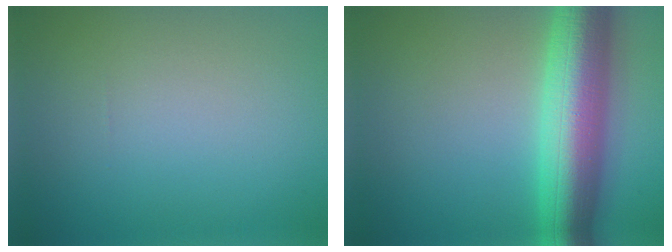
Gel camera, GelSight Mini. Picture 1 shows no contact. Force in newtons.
{"total": 10.1, "press": 10.1, "slide": 0.1}